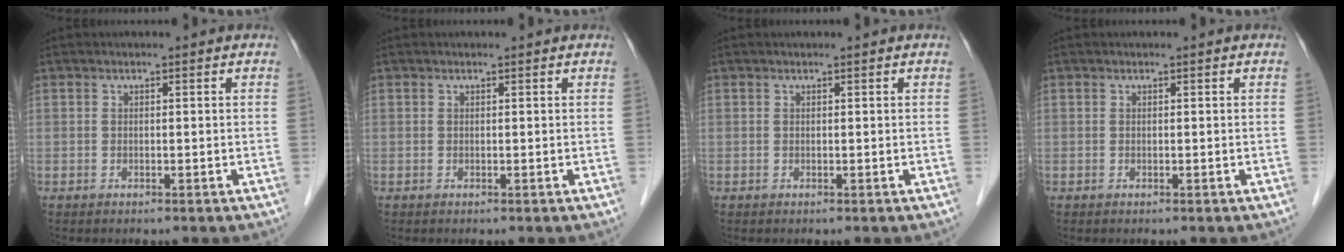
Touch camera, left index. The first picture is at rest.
{"total": 0.0}
{"total": 0.0}
{"total": 0.0}